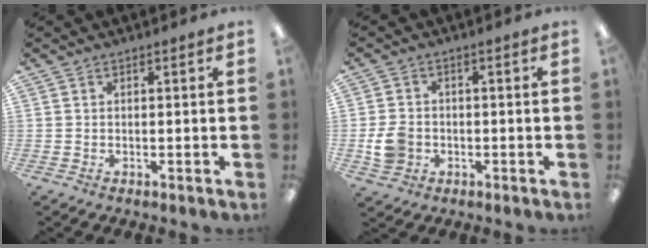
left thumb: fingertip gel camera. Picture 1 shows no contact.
{"total": 5.5, "force": [-1.5, 4.6, 2.7], "torque": [-0.050, 0.004, -0.026]}